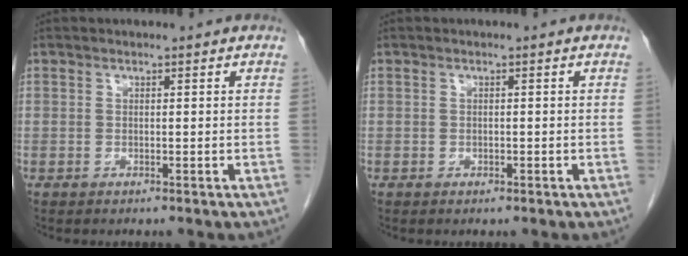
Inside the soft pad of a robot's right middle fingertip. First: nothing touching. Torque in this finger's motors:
{"motor_torque": [-0.43, -0.07, 0.01, -0.01]}